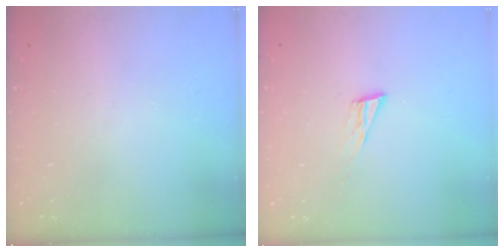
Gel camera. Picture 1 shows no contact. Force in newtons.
{"total": 5.9, "press": 5.8, "slide": 0.7}